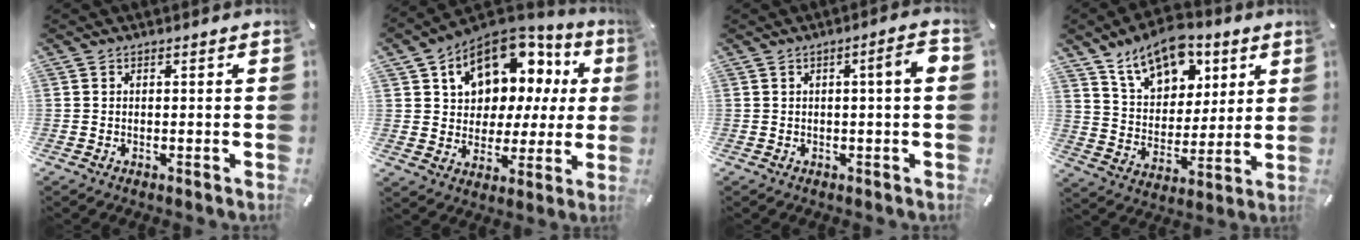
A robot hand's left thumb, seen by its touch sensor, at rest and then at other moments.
{"total": 13.7, "force": [7.1, 9.8, 6.5], "torque": [-0.103, -0.051, 0.125]}
{"total": 5.4, "force": [0.7, 0.6, 5.4], "torque": [-0.090, -0.002, 0.007]}
{"total": 14.2, "force": [9.5, 8.7, 6.1], "torque": [-0.102, -0.055, 0.176]}